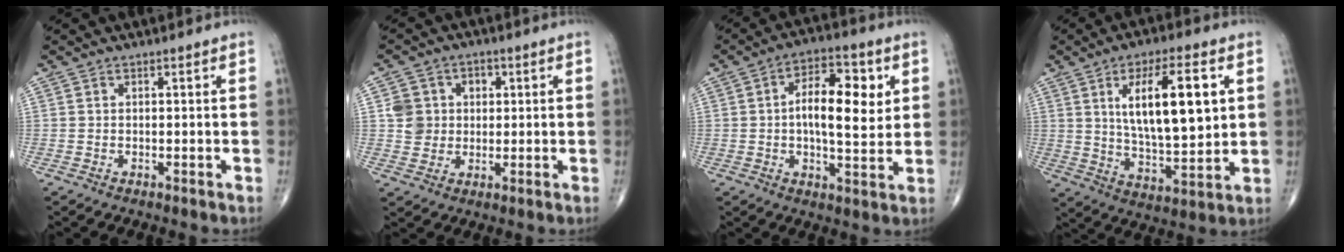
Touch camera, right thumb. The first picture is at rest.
{"total": 6.9, "force": [1.2, 6.4, 2.2], "torque": [-0.003, 0.005, 0.020]}
{"total": 13.0, "force": [2.3, 5.9, 11.4], "torque": [-0.157, -0.001, 0.031]}
{"total": 17.3, "force": [4.6, 6.3, 15.4], "torque": [-0.240, -0.019, 0.082]}